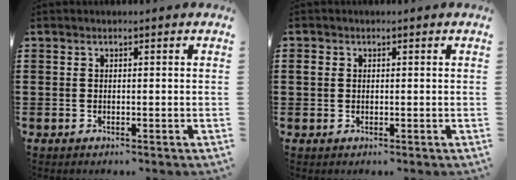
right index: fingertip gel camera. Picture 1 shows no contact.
{"total": 1.2, "force": [0.3, 1.0, 0.6], "torque": [-0.014, 0.004, 0.007]}